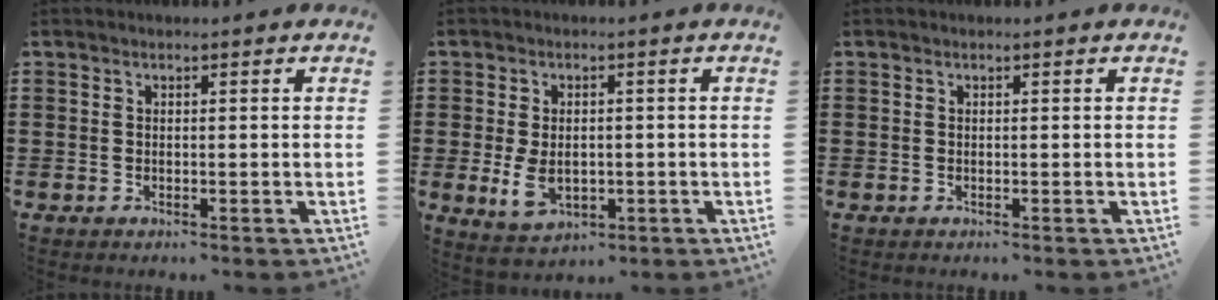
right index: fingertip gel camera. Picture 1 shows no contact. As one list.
[{"total": 5.0, "force": [-0.8, 3.1, 3.9], "torque": [-0.085, -0.007, -0.019]}, {"total": 0.0}]